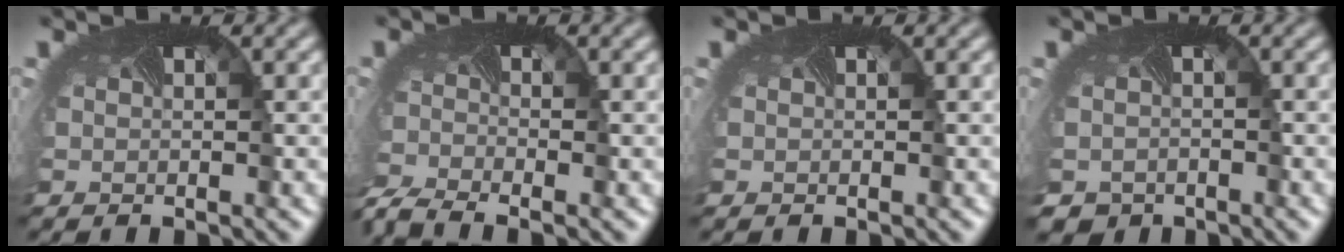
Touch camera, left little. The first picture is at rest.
{"total": 4.5, "force": [-4.0, 0.8, 1.7], "torque": [-0.053, -0.029, -0.083]}
{"total": 0.0}
{"total": 2.5, "force": [-1.8, 1.6, 0.2], "torque": [-0.002, -0.020, -0.024]}